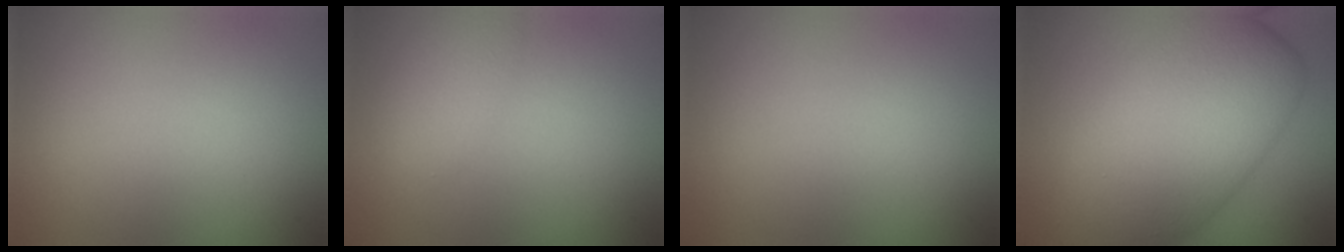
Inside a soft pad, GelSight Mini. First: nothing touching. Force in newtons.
{"total": 2.1, "press": 2.1, "slide": 0.1}
{"total": 0.0}
{"total": 11.8, "press": 11.8, "slide": 0.2}